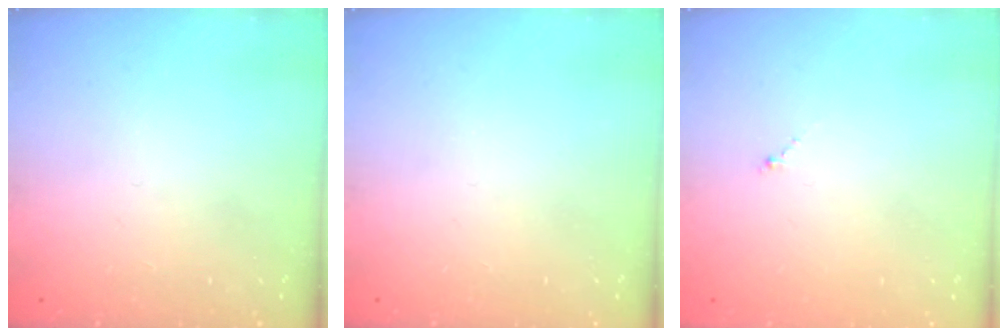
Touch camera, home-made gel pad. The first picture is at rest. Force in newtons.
{"total": 0.0}
{"total": 0.0}